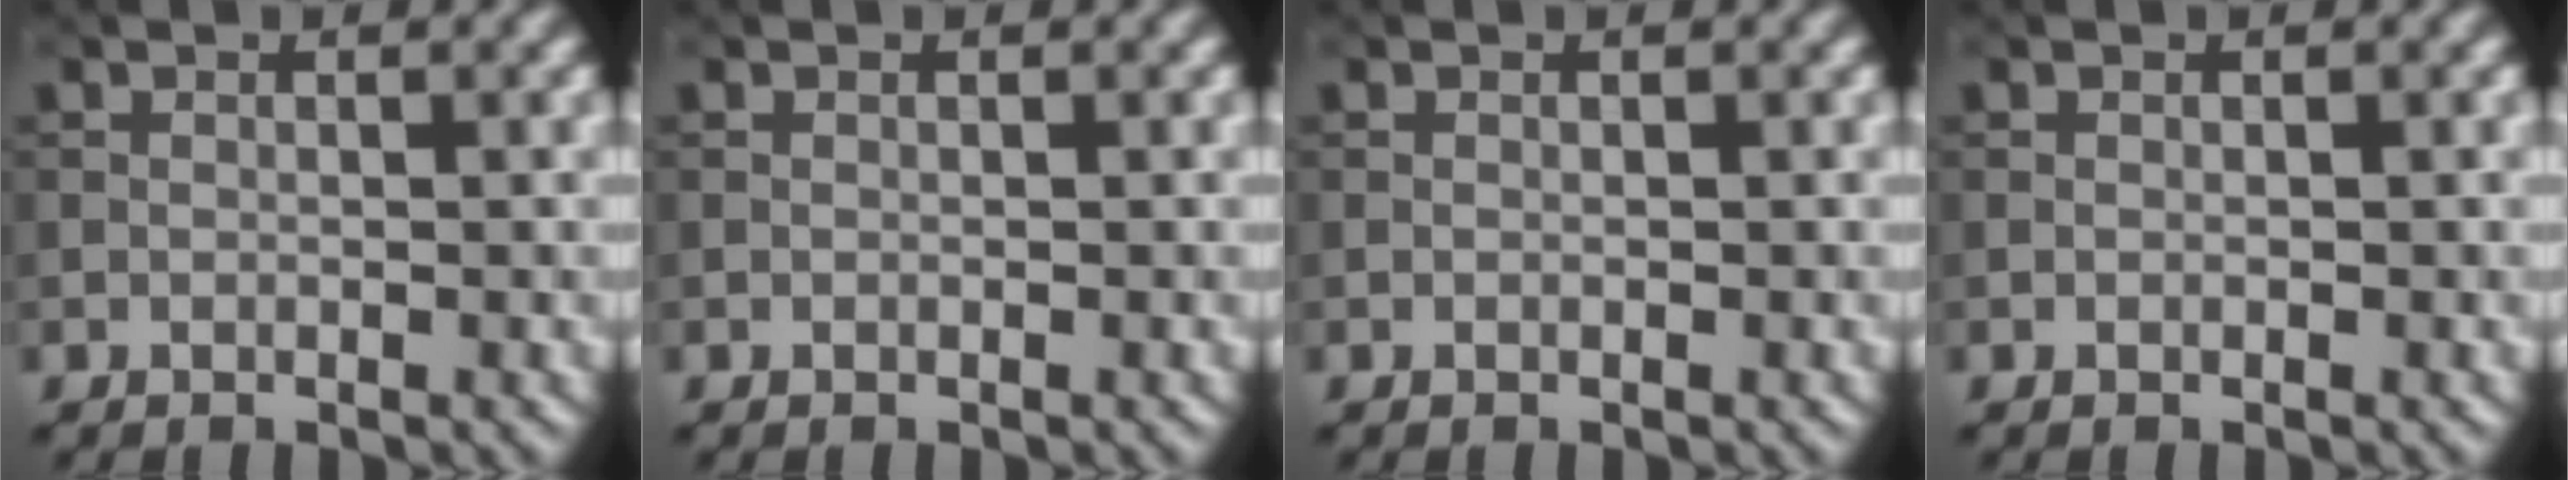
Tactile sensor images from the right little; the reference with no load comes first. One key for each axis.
{"total": 0.0}
{"total": 0.0}
{"total": 0.0}